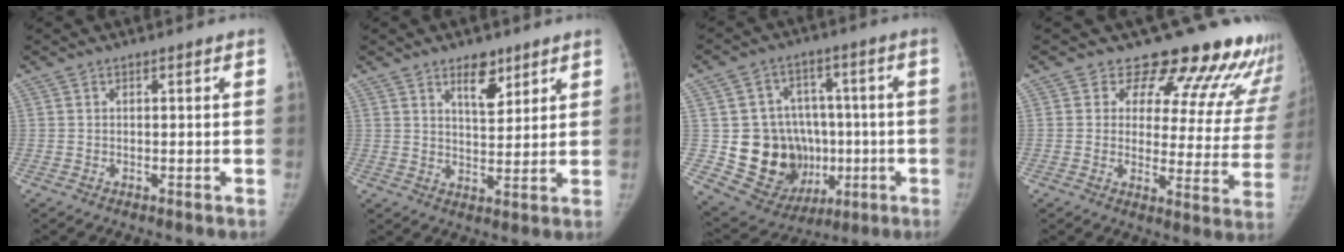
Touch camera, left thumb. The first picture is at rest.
{"total": 6.2, "force": [4.0, 3.0, 3.7], "torque": [-0.034, -0.028, 0.064]}
{"total": 18.4, "force": [-2.4, 15.6, 9.4], "torque": [-0.098, 0.023, -0.005]}
{"total": 17.9, "force": [15.2, 7.0, 6.4], "torque": [-0.019, -0.105, 0.167]}